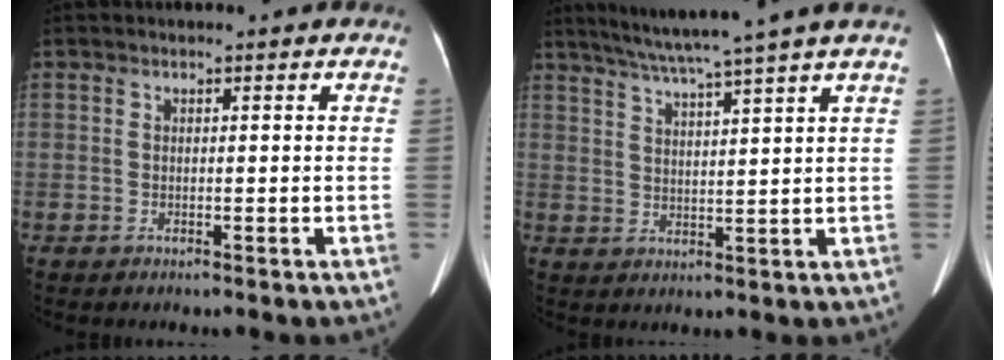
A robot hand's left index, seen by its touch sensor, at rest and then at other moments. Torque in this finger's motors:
{"motor_torque": [-0.23, -0.59, 0.04, 0.02]}